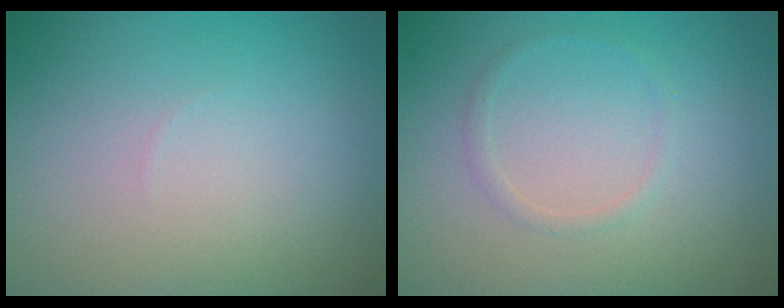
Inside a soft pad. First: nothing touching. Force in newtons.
{"total": 0.9, "press": 0.9, "slide": 0.1}